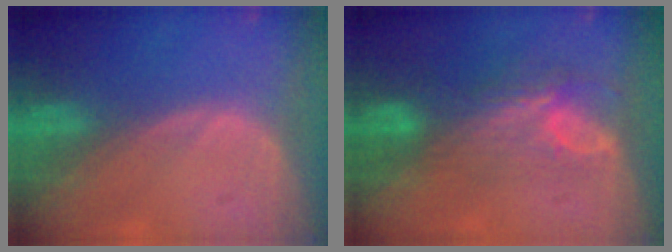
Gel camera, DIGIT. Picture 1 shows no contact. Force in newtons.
{"total": 7.9, "press": 6.8, "slide": 3.9}